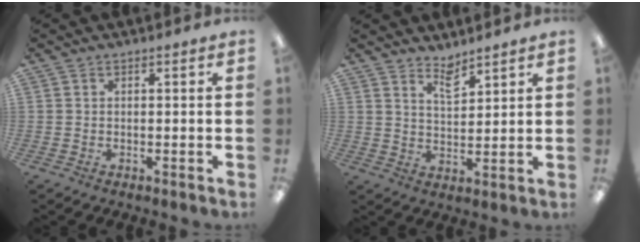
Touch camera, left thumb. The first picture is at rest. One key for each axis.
{"total": 5.1, "fx": 4.5, "fy": 1.6, "fz": 1.8, "tx": -0.022, "ty": -0.030, "tz": 0.079}